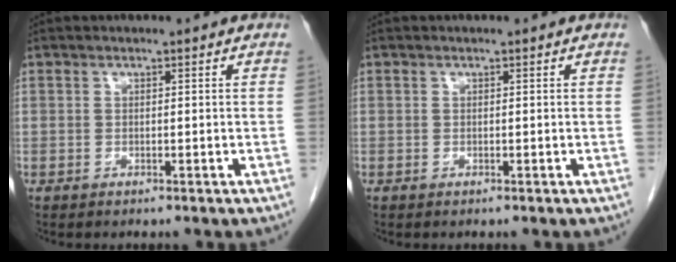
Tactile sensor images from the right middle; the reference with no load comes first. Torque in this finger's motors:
{"motor_torque": [-0.02, 0.02, 0.01, 0.00]}